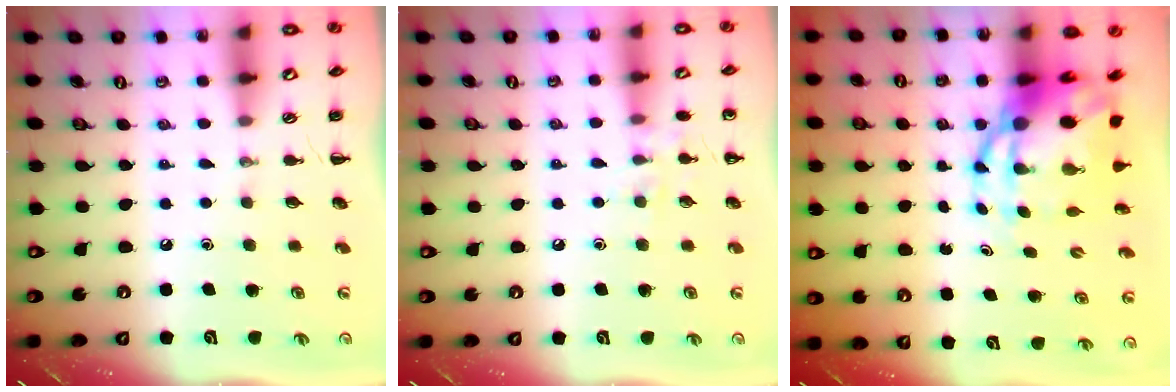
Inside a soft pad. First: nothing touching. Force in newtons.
{"total": 7.2, "press": 7.0, "slide": 1.6}
{"total": 10.4, "press": 10.0, "slide": 2.7}